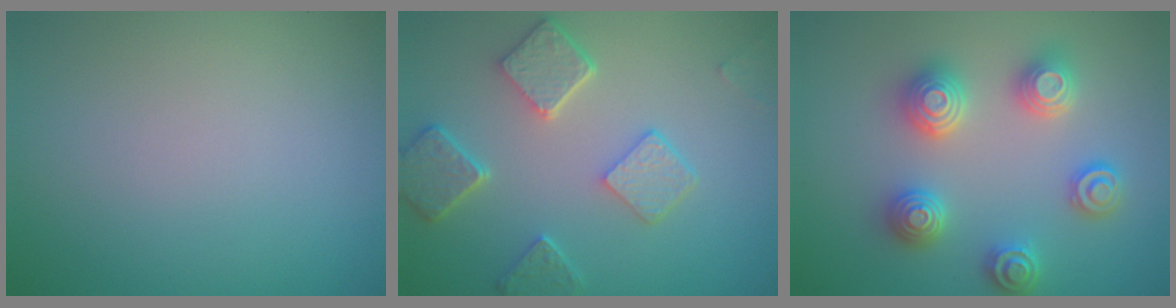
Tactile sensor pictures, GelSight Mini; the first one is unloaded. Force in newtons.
{"total": 4.9, "press": 3.9, "slide": 3.0}
{"total": 4.8, "press": 4.7, "slide": 0.6}